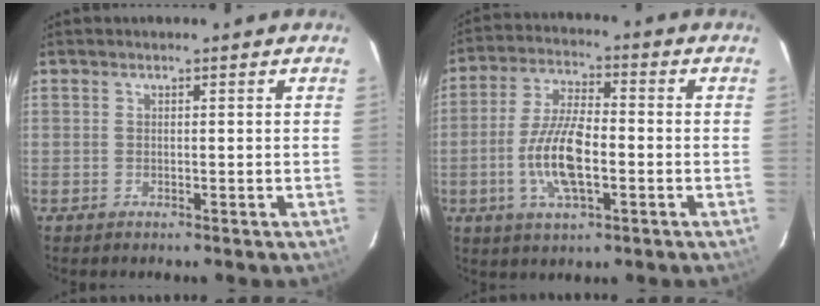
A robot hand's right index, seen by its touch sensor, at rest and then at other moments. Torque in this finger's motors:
{"motor_torque": [1.82, -0.32, 0.93, 0.13]}